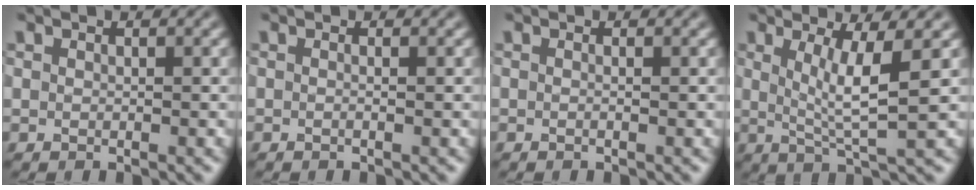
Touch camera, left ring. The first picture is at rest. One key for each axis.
{"total": 1.0, "fx": 0.0, "fy": 0.4, "fz": 0.9, "tx": -0.007, "ty": -0.012, "tz": -0.011}
{"total": 0.7, "fx": -0.1, "fy": 0.2, "fz": 0.6, "tx": -0.011, "ty": -0.009, "tz": -0.007}
{"total": 4.8, "fx": 1.0, "fy": 0.9, "fz": 4.6, "tx": -0.083, "ty": -0.007, "tz": 0.022}